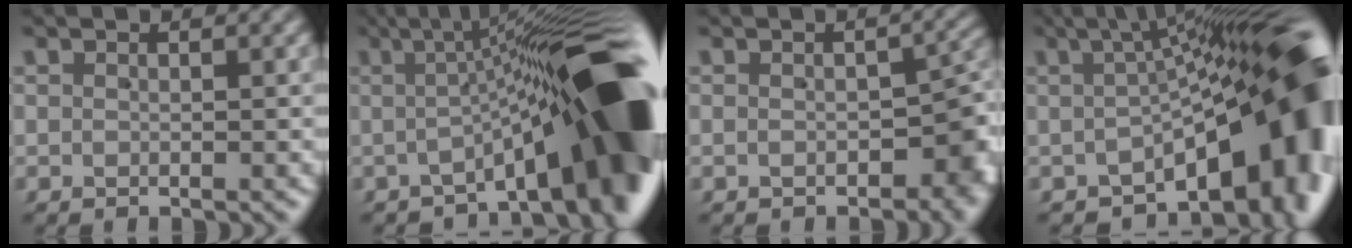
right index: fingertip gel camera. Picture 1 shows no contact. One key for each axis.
{"total": 15.6, "fx": -2.5, "fy": 5.0, "fz": 14.6, "tx": -0.170, "ty": 0.014, "tz": -0.044}
{"total": 4.2, "fx": -1.8, "fy": 2.3, "fz": 3.0, "tx": -0.021, "ty": -0.002, "tz": -0.026}
{"total": 18.8, "fx": -3.2, "fy": 8.4, "fz": 16.5, "tx": -0.181, "ty": -0.004, "tz": -0.045}